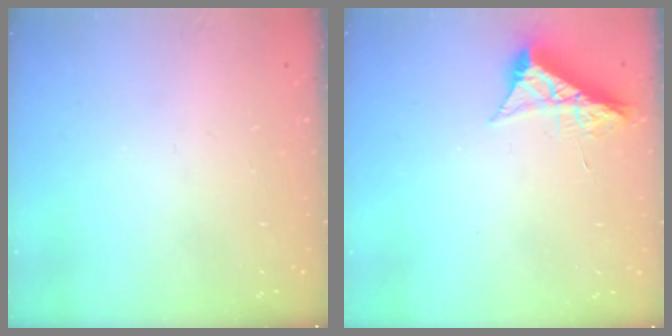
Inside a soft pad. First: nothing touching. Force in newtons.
{"total": 8.4, "press": 8.4, "slide": 0.4}